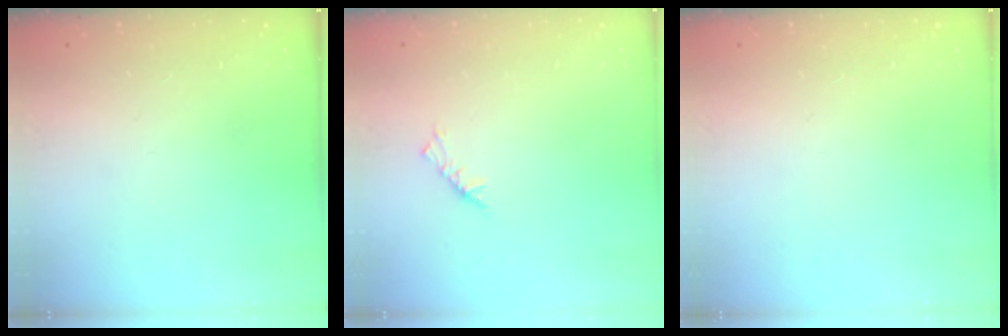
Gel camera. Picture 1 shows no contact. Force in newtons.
{"total": 3.7, "press": 3.7, "slide": 0.8}
{"total": 0.0}